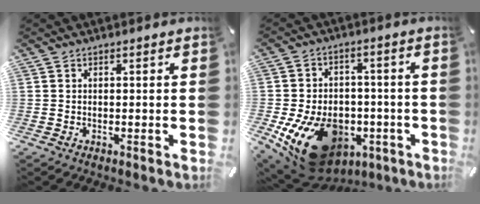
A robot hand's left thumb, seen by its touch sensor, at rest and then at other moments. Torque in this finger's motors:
{"motor_torque": [2.02, 2.99, 1.22, 1.00, 0.30]}